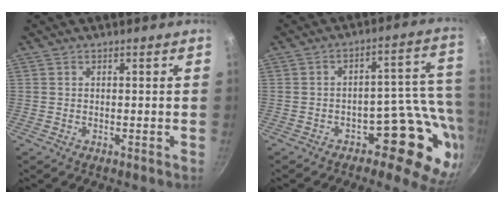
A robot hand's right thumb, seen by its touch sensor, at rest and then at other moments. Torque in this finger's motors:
{"motor_torque": [-0.32, 0.42, 1.26, -0.69, -0.04]}